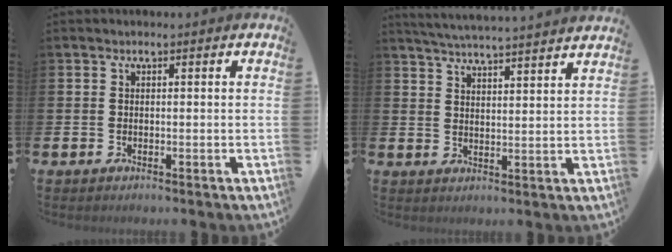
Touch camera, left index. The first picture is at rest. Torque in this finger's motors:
{"motor_torque": [0.20, -1.17, -0.01, 0.03]}